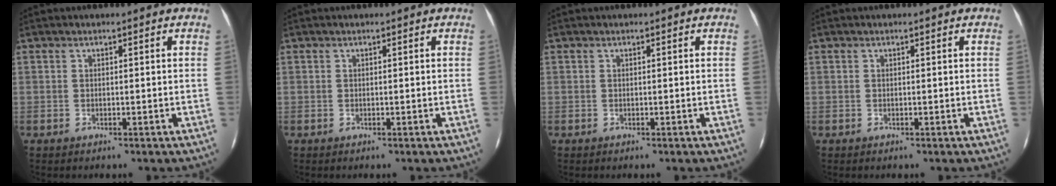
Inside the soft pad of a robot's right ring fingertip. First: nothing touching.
{"total": 0.0}
{"total": 0.0}
{"total": 0.0}